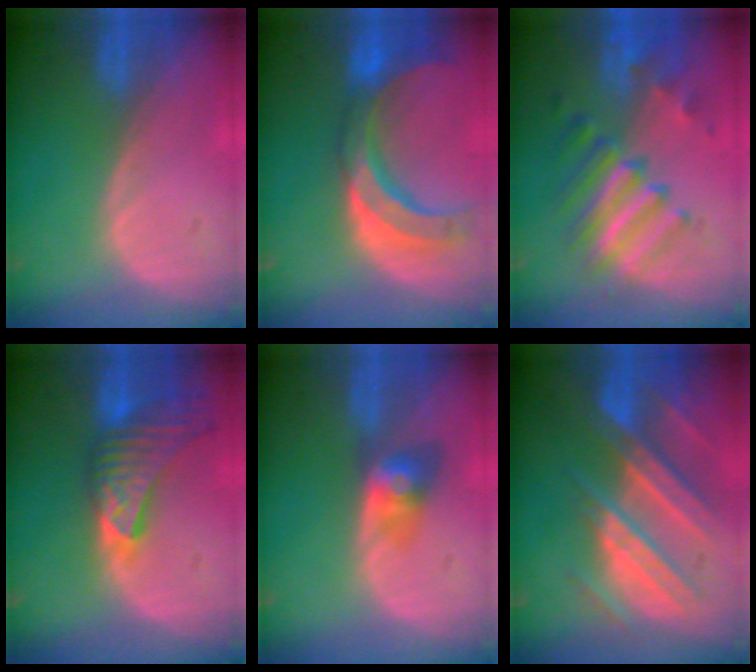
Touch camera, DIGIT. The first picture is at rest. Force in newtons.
{"total": 10.8, "press": 9.3, "slide": 5.5}
{"total": 9.6, "press": 8.4, "slide": 4.7}
{"total": 9.1, "press": 8.3, "slide": 3.8}
{"total": 4.0, "press": 4.0, "slide": 0.2}
{"total": 10.5, "press": 9.3, "slide": 4.8}